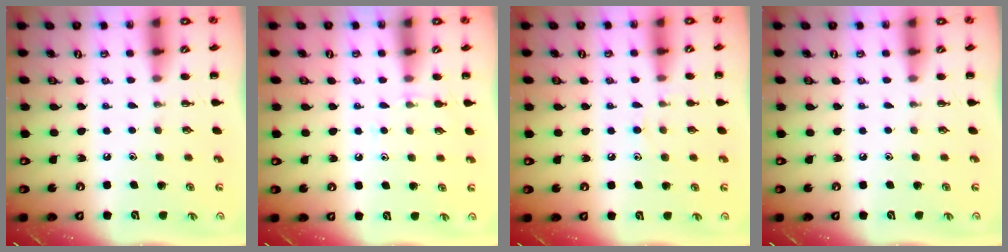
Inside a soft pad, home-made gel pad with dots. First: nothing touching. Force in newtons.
{"total": 5.2, "press": 4.8, "slide": 1.8}
{"total": 7.1, "press": 6.8, "slide": 1.9}
{"total": 0.0}